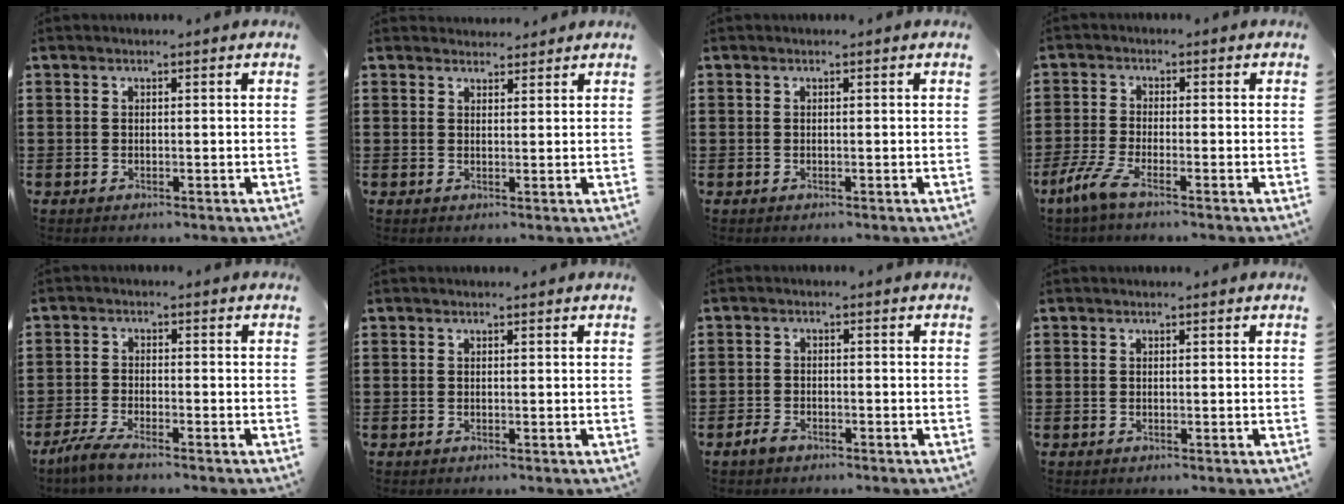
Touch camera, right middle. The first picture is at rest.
{"total": 2.0, "force": [2.0, 0.5, -0.1], "torque": [0.005, 0.000, 0.036]}
{"total": 0.0}
{"total": 4.7, "force": [-3.0, 0.9, 3.4], "torque": [-0.091, -0.016, -0.065]}
{"total": 3.5, "force": [-3.0, 0.3, 1.7], "torque": [-0.051, -0.010, -0.064]}
{"total": 0.0}
{"total": 2.5, "force": [-1.7, 1.3, 1.2], "torque": [-0.030, 0.001, -0.037]}
{"total": 0.0}